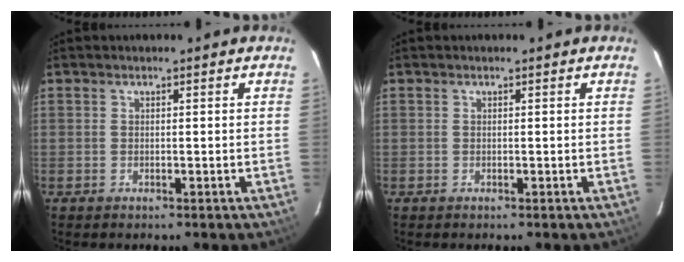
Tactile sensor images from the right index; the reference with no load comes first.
{"total": 0.0}